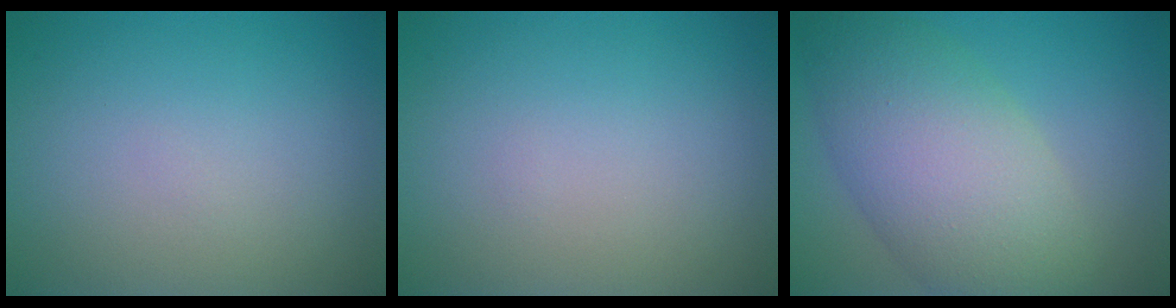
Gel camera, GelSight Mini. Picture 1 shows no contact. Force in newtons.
{"total": 0.0}
{"total": 9.0, "press": 9.0, "slide": 0.3}